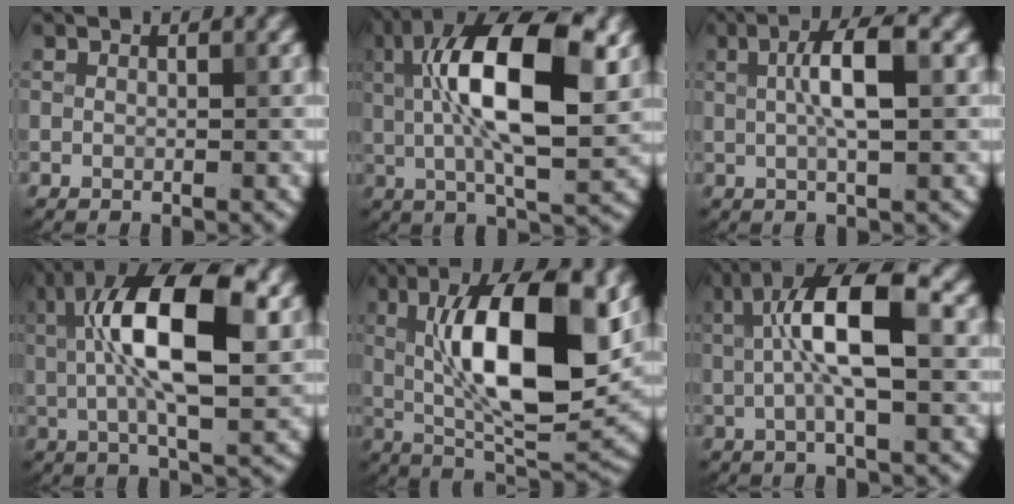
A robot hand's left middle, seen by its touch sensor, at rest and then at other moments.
{"total": 12.2, "force": [2.6, 4.3, 11.1], "torque": [-0.177, 0.012, 0.040]}
{"total": 4.6, "force": [0.9, 1.0, 4.3], "torque": [-0.074, 0.010, 0.011]}
{"total": 11.0, "force": [2.4, 3.9, 10.0], "torque": [-0.164, 0.014, 0.036]}
{"total": 12.8, "force": [1.9, 4.5, 11.8], "torque": [-0.181, 0.004, 0.030]}
{"total": 8.4, "force": [1.4, 2.6, 7.9], "torque": [-0.133, 0.014, 0.016]}